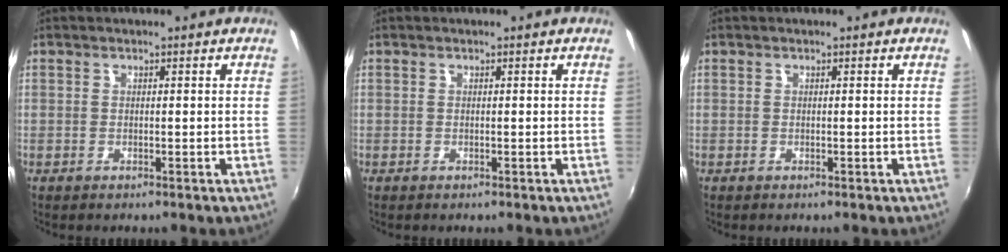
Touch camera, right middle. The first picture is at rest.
{"total": 0.0}
{"total": 0.0}